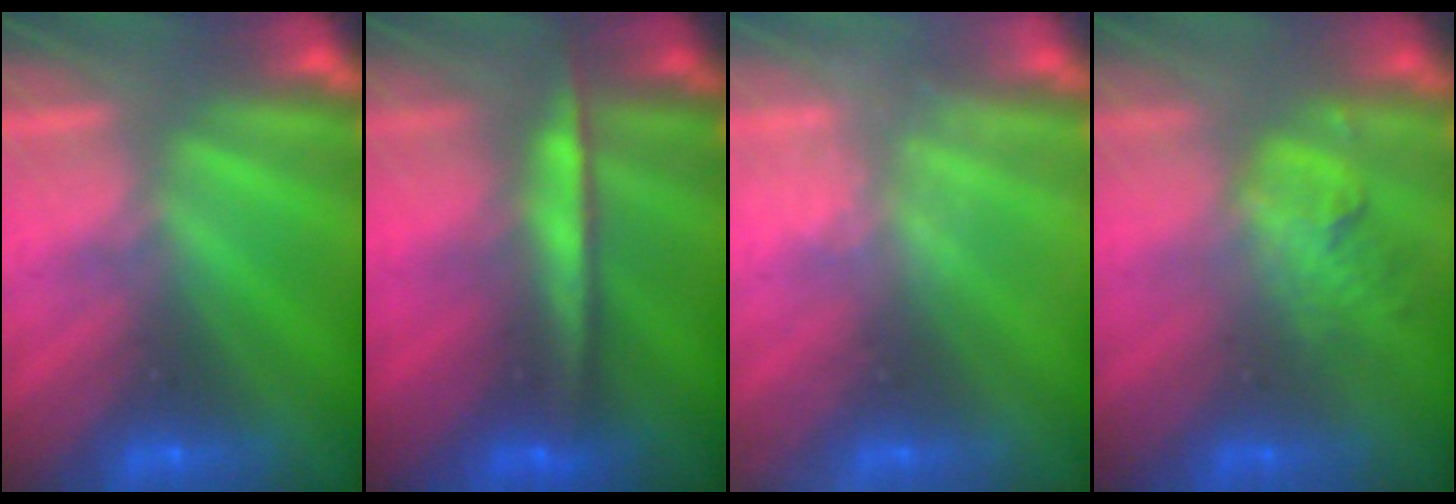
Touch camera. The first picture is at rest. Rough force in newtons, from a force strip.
{"total": 8.4}
{"total": 2.2}
{"total": 1.4}